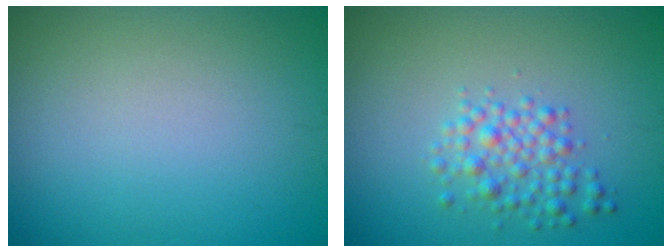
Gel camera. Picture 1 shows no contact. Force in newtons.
{"total": 2.8, "press": 2.8, "slide": 0.1}